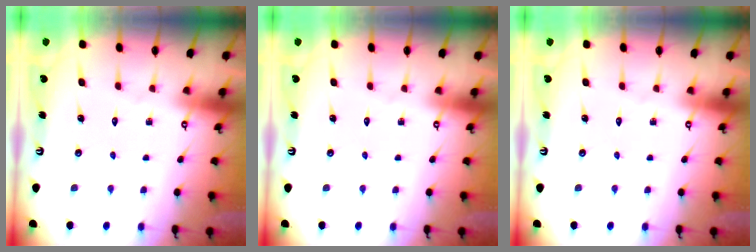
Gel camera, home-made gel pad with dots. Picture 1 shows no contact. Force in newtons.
{"total": 0.0}
{"total": 0.0}